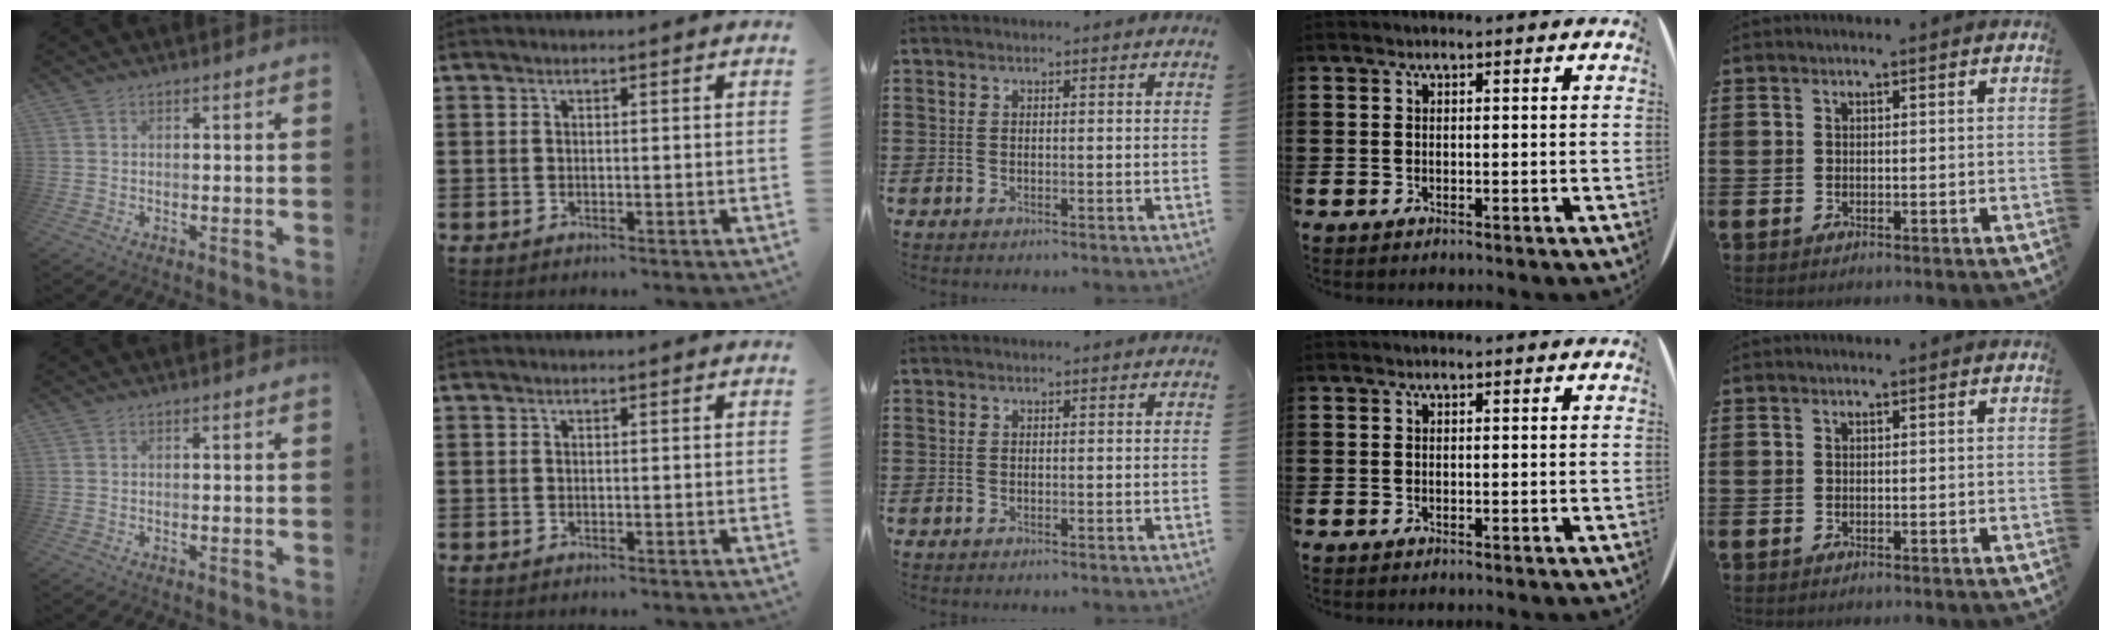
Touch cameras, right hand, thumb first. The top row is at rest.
{}